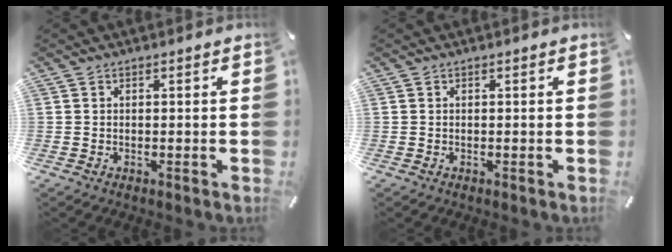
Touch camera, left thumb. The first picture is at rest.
{"total": 0.0}